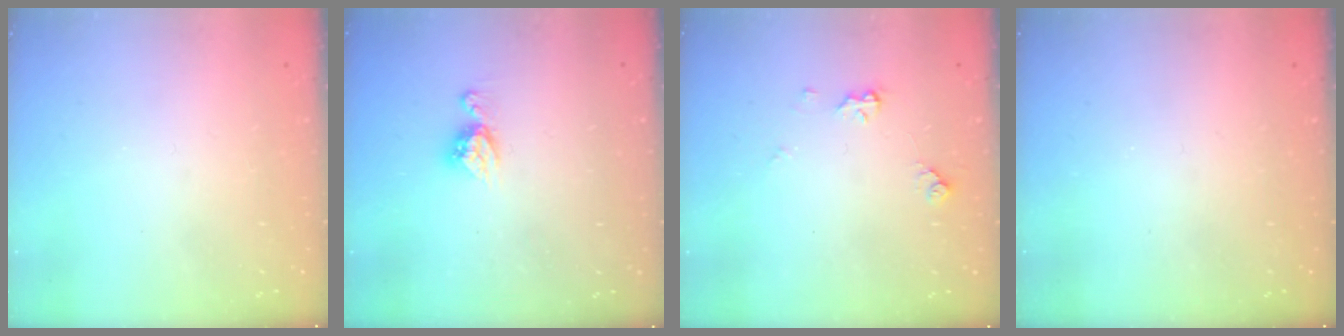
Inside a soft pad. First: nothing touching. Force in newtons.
{"total": 7.2, "press": 7.2, "slide": 0.5}
{"total": 5.9, "press": 5.9, "slide": 0.7}
{"total": 0.0}